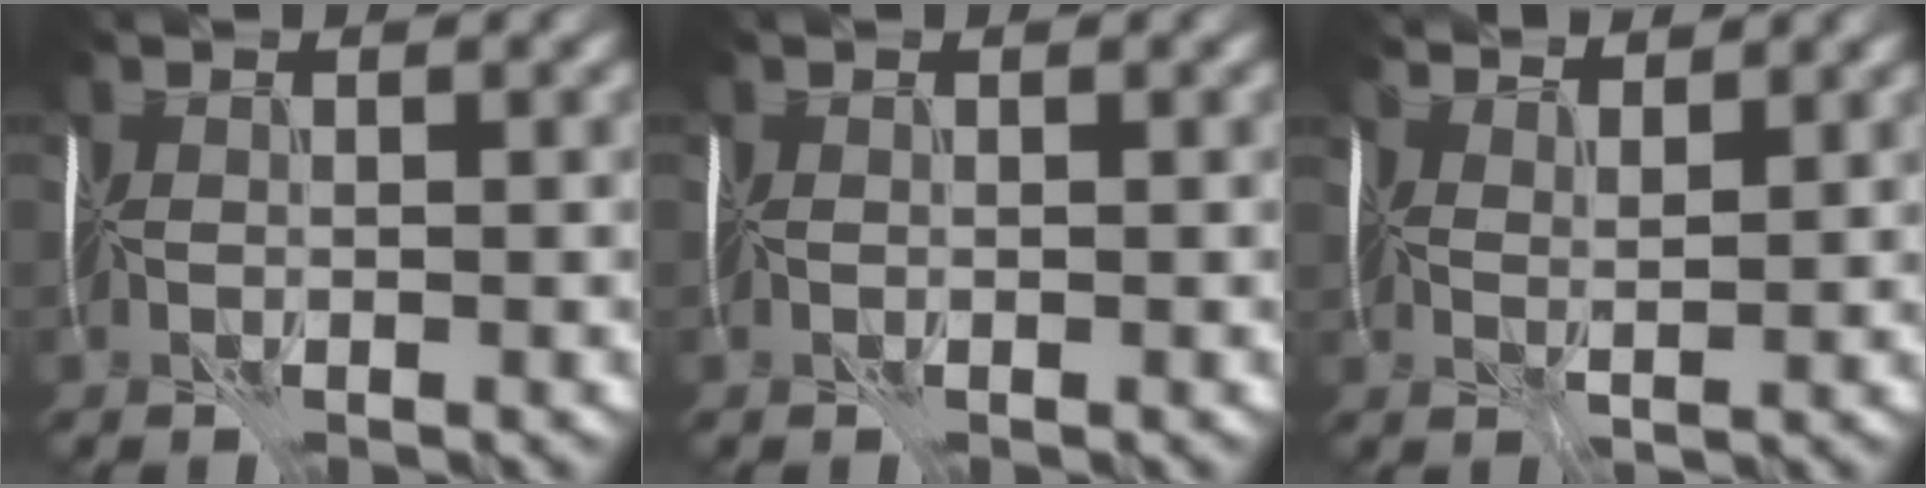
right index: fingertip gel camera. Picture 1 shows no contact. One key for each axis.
{"total": 0.0}
{"total": 4.7, "fx": 4.5, "fy": 0.8, "fz": 1.3, "tx": -0.034, "ty": 0.021, "tz": 0.059}